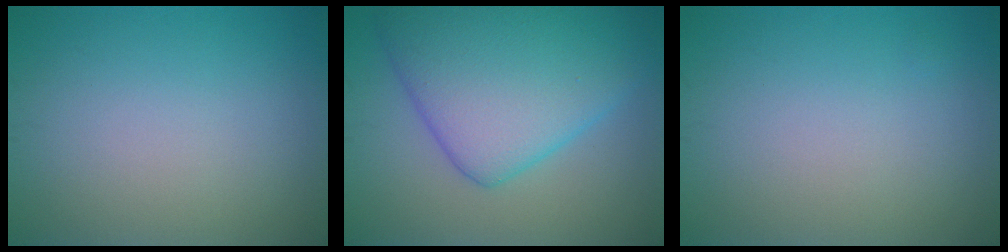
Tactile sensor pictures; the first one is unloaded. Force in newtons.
{"total": 9.8, "press": 9.8, "slide": 0.4}
{"total": 0.0}